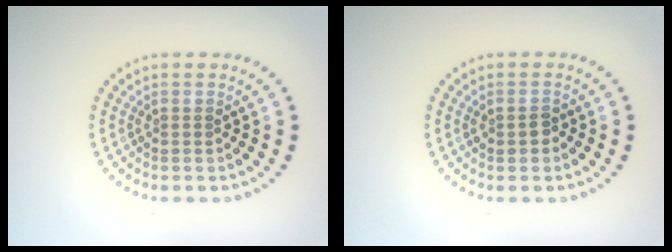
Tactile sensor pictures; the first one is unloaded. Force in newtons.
{"total": 1.1, "press": 1.1, "slide": 0.1}